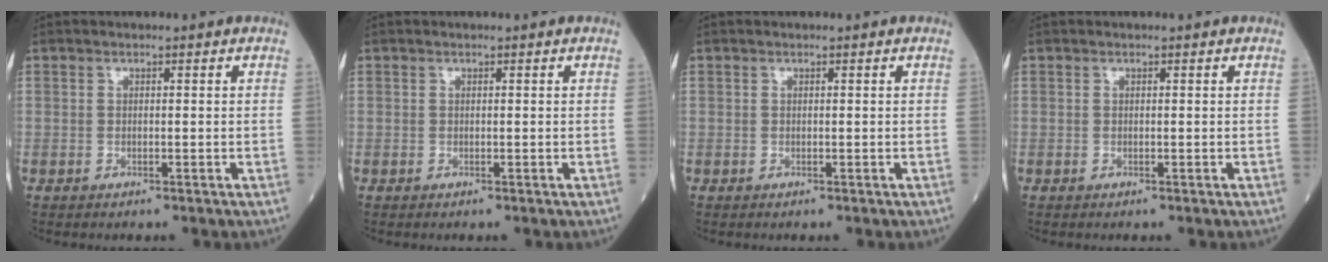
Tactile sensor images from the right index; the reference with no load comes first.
{"total": 0.0}
{"total": 0.0}
{"total": 0.0}